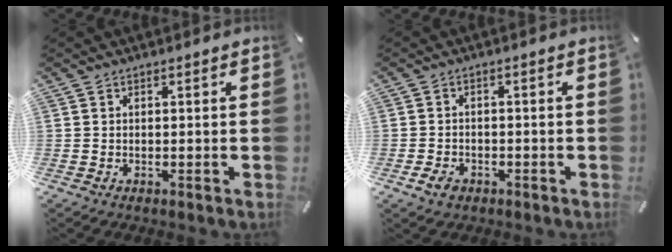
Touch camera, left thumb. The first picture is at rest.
{"total": 3.0, "force": [-1.8, 2.1, 1.2], "torque": [-0.025, 0.008, -0.035]}